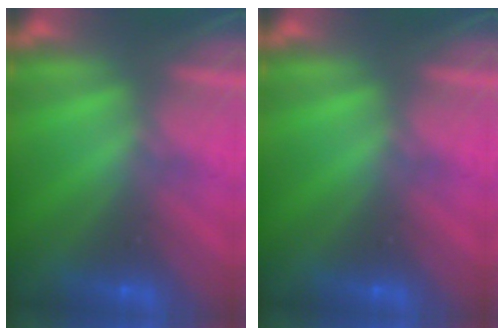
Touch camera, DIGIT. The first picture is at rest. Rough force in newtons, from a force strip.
{"total": 0.0}